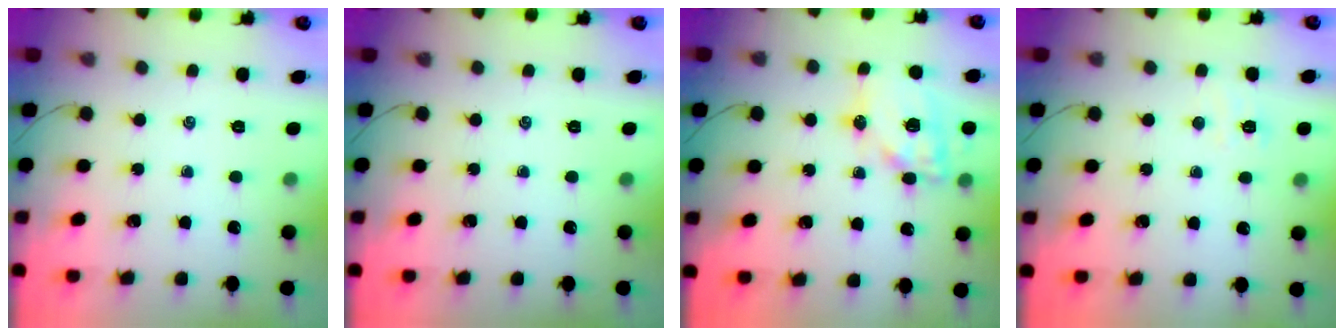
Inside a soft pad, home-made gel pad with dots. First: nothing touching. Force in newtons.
{"total": 0.0}
{"total": 16.5, "press": 16.3, "slide": 2.6}
{"total": 4.8, "press": 4.7, "slide": 1.2}